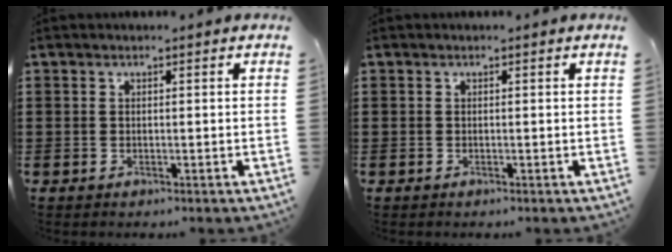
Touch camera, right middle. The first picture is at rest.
{"total": 0.0}